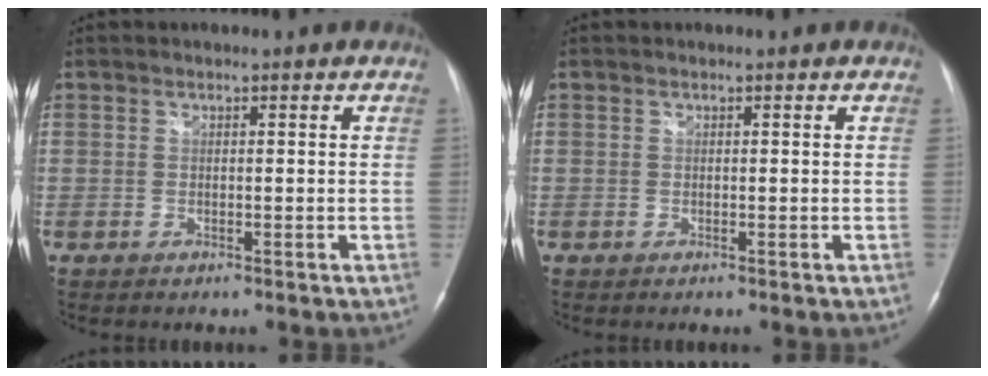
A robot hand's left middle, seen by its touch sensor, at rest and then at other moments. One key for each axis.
{"total": 0.0}